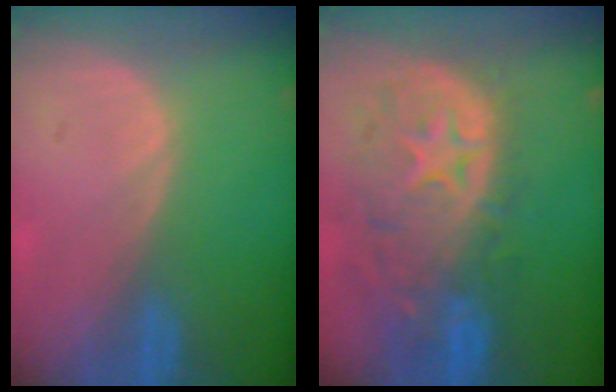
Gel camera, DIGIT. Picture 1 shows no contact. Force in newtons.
{"total": 12.3, "press": 10.5, "slide": 6.5}